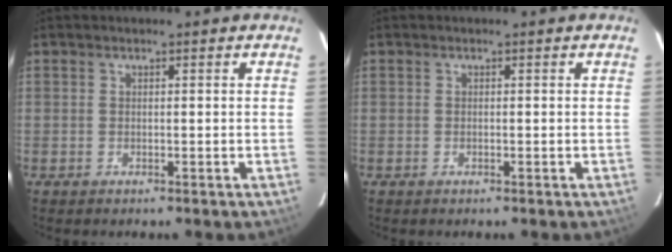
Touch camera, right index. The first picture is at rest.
{"total": 0.0}